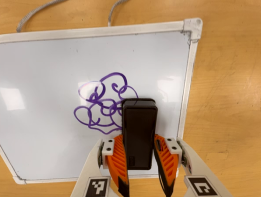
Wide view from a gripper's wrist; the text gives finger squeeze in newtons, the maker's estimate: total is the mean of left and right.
{"total": 14.2, "left": 15.1, "right": 13.3}